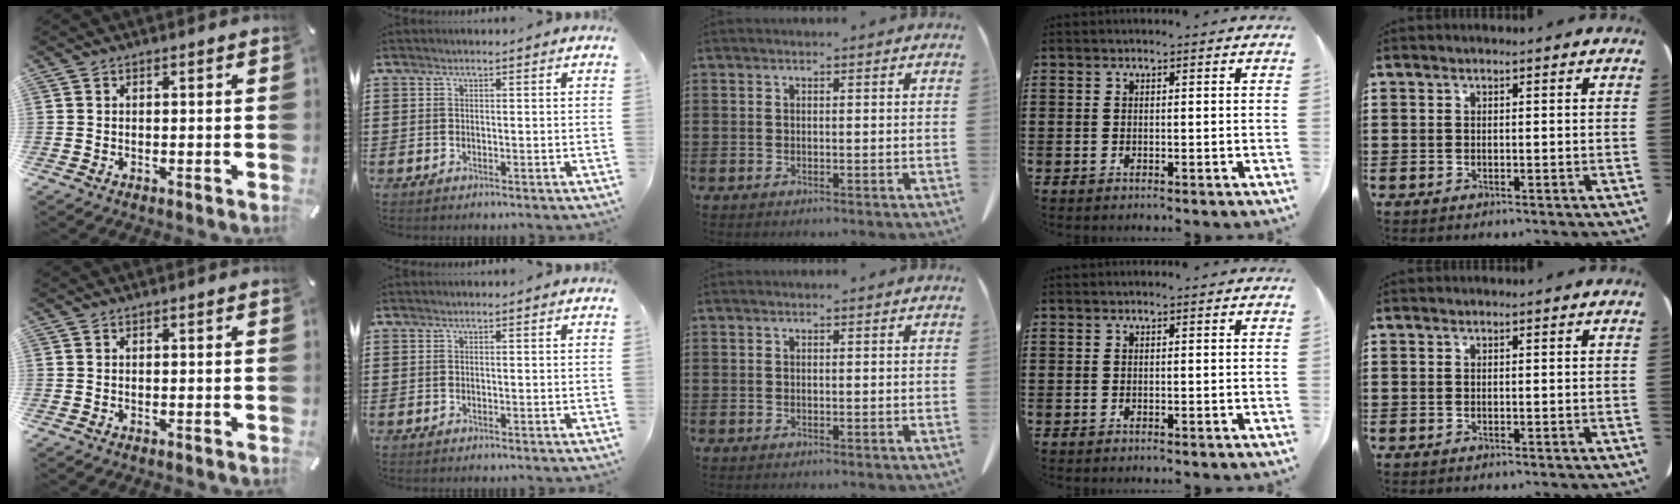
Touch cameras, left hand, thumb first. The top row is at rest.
{}